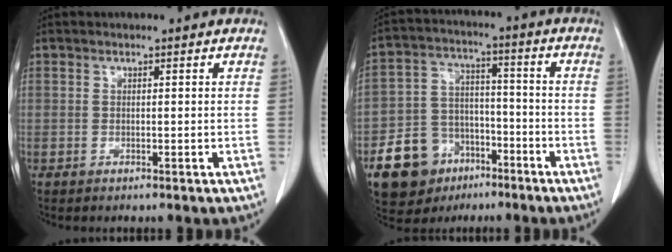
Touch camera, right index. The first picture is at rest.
{"total": 11.9, "force": [-6.6, 9.0, 4.2], "torque": [-0.088, 0.032, -0.106]}